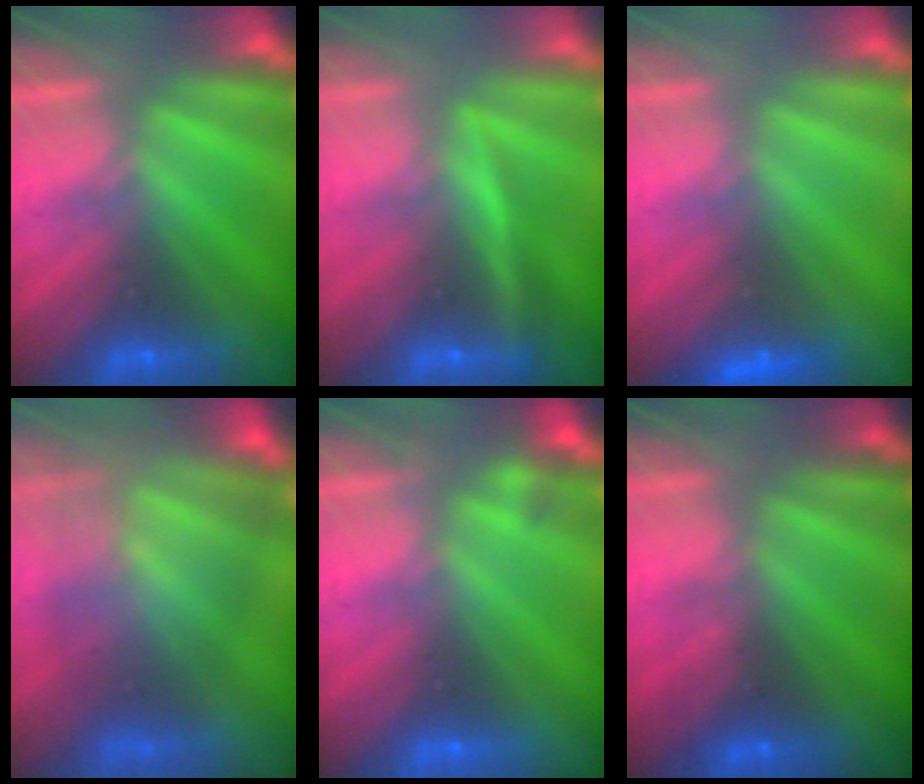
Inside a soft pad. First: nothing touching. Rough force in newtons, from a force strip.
{"total": 2.9}
{"total": 2.3}
{"total": 6.5}
{"total": 2.2}
{"total": 4.2}